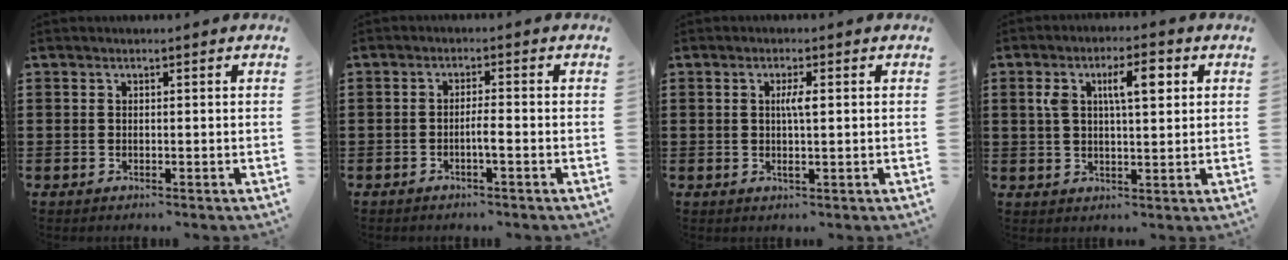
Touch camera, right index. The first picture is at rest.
{"total": 2.2, "force": [-1.1, 0.1, 1.9], "torque": [-0.034, 0.000, -0.020]}
{"total": 2.5, "force": [0.3, 0.3, 2.5], "torque": [-0.049, -0.003, 0.003]}
{"total": 6.8, "force": [2.2, 2.6, 5.9], "torque": [-0.100, 0.004, 0.029]}